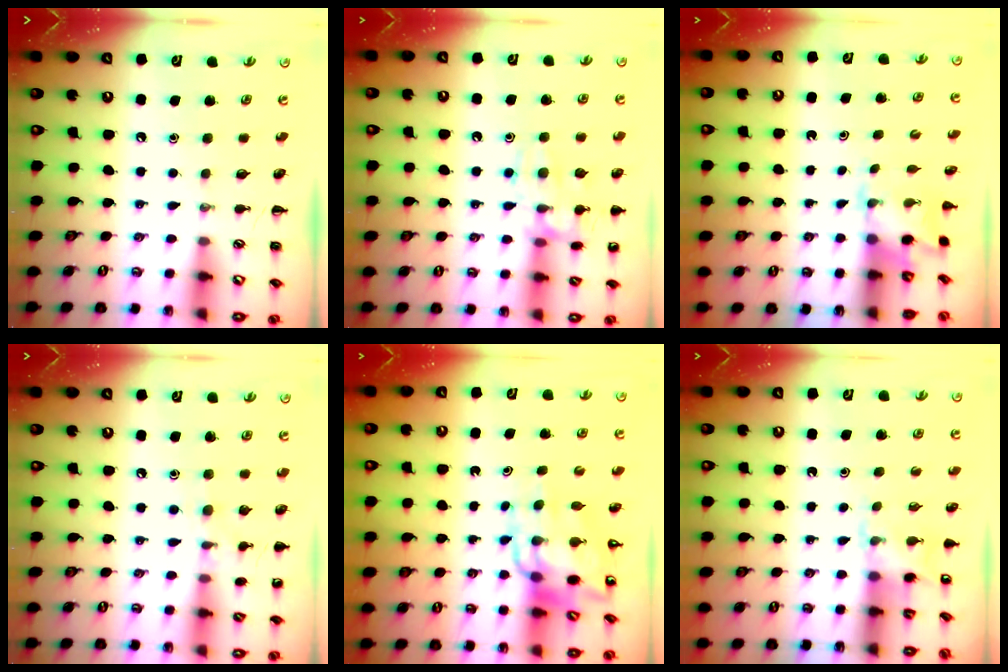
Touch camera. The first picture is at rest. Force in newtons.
{"total": 13.4, "press": 13.4, "slide": 0.9}
{"total": 1.7, "press": 1.6, "slide": 0.5}
{"total": 7.8, "press": 7.6, "slide": 2.0}
{"total": 12.0, "press": 11.4, "slide": 3.8}
{"total": 4.4, "press": 4.2, "slide": 1.2}